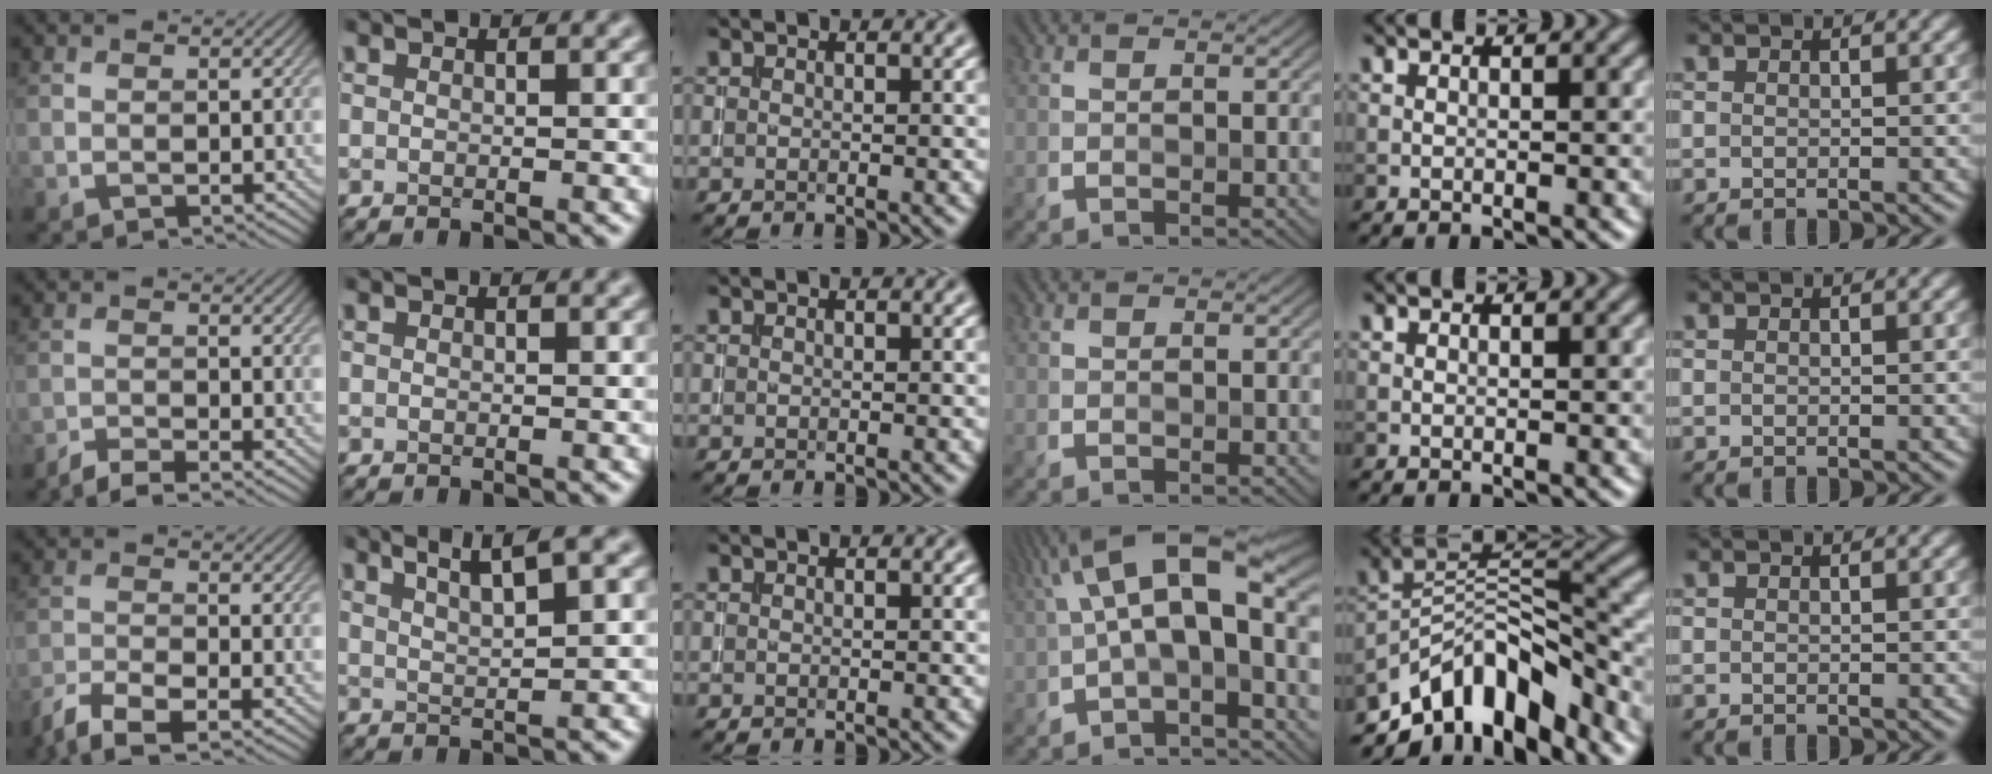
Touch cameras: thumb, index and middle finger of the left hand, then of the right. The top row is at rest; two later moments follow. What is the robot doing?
{"motion": "pour", "object": "almond"}